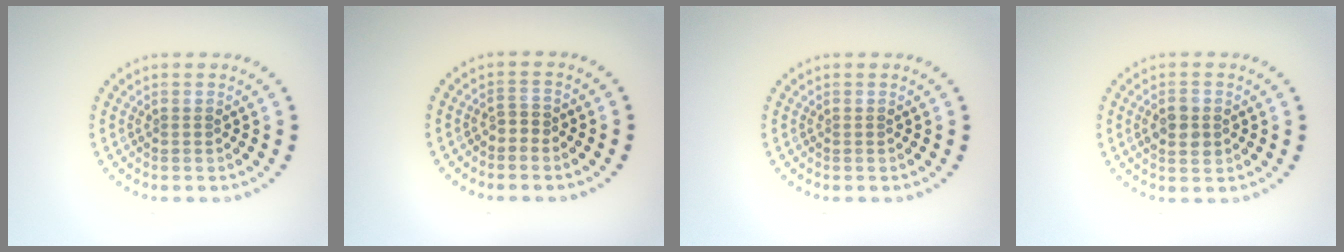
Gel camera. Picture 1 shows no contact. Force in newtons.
{"total": 1.1, "press": 0.9, "slide": 0.7}
{"total": 0.0}
{"total": 2.5, "press": 2.5, "slide": 0.1}